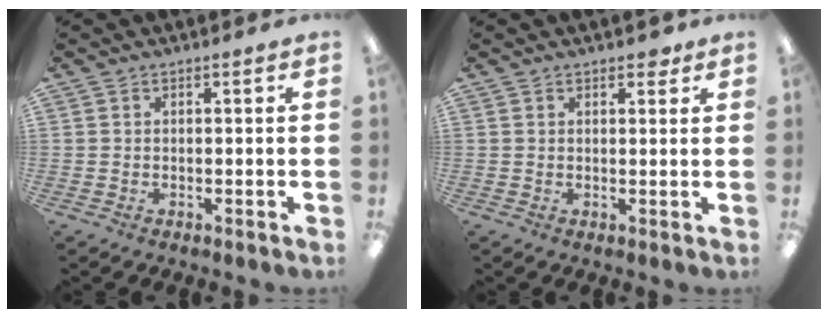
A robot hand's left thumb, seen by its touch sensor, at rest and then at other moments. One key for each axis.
{"total": 2.5, "fx": 1.9, "fy": 1.1, "fz": 1.3, "tx": -0.004, "ty": -0.008, "tz": 0.028}